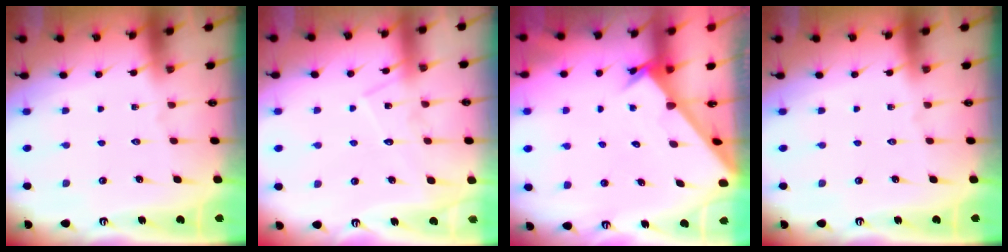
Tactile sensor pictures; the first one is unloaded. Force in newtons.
{"total": 10.1, "press": 10.1, "slide": 0.7}
{"total": 2.5, "press": 2.5, "slide": 0.2}
{"total": 0.0}